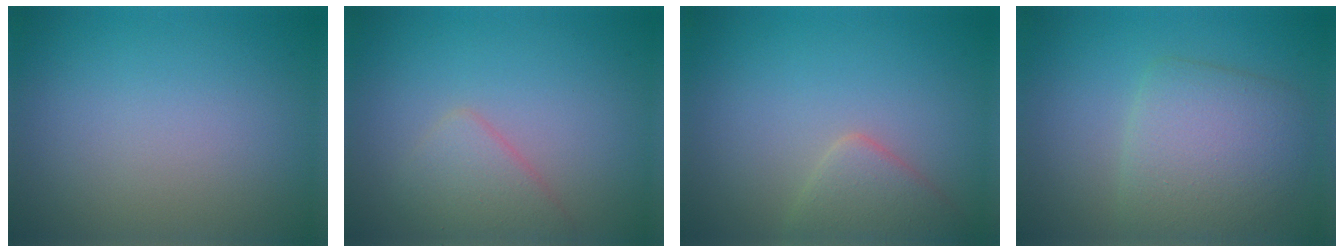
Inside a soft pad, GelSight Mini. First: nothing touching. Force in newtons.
{"total": 2.5, "press": 2.5, "slide": 0.1}
{"total": 2.8, "press": 2.8, "slide": 0.2}
{"total": 5.0, "press": 5.0, "slide": 0.2}